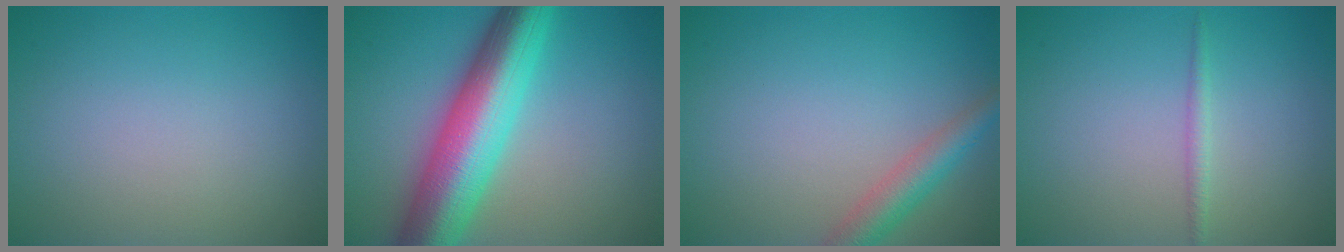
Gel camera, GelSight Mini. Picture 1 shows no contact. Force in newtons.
{"total": 10.7, "press": 10.7, "slide": 0.1}
{"total": 3.3, "press": 3.3, "slide": 0.1}
{"total": 1.0, "press": 1.0, "slide": 0.0}